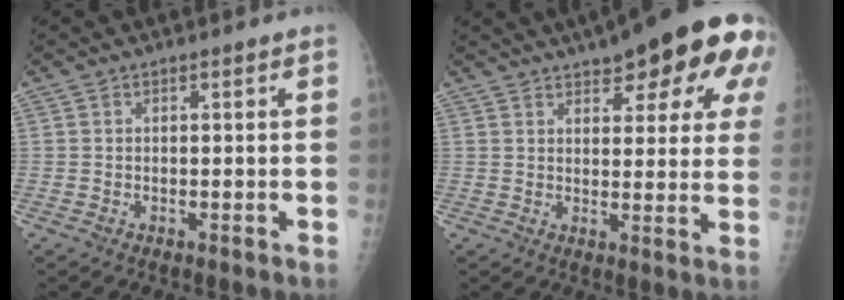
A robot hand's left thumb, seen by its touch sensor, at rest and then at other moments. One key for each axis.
{"total": 20.8, "fx": 11.0, "fy": 7.1, "fz": 16.1, "tx": -0.193, "ty": -0.005, "tz": 0.134}